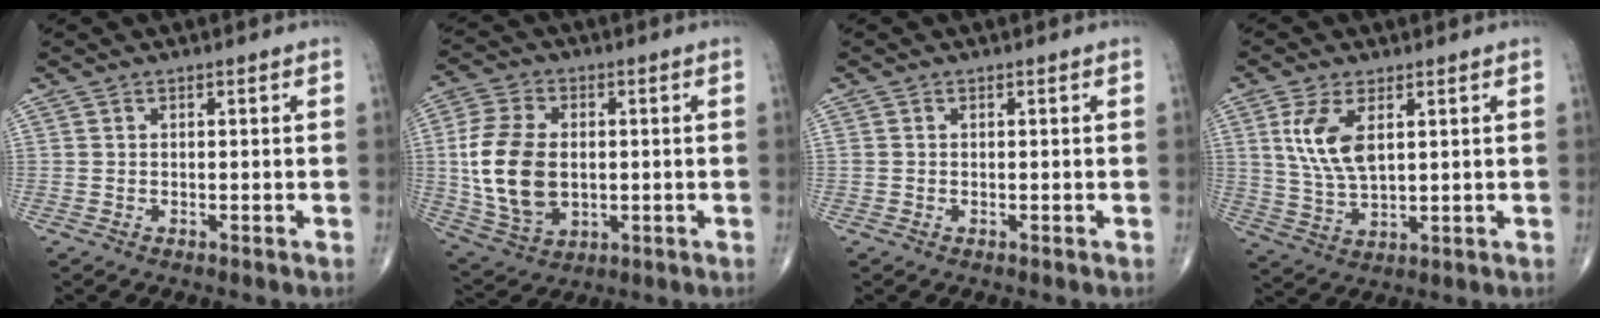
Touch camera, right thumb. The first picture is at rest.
{"total": 14.9, "force": [0.0, 9.8, 11.2], "torque": [-0.220, -0.004, 0.009]}
{"total": 0.0}
{"total": 8.7, "force": [2.8, 4.1, 7.2], "torque": [-0.145, -0.010, 0.063]}